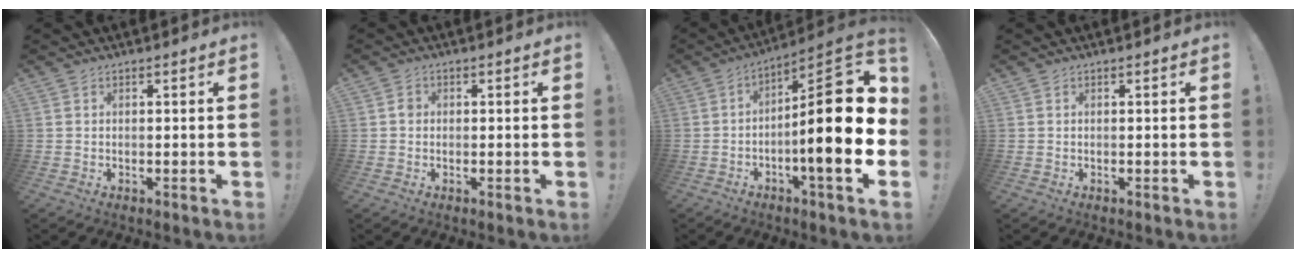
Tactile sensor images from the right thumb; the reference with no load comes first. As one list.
[{"total": 1.5, "force": [-0.1, 1.4, 0.6], "torque": [-0.011, 0.006, -0.003]}, {"total": 23.4, "force": [-2.4, 6.1, 22.5], "torque": [-0.330, 0.016, -0.038]}, {"total": 0.0}]